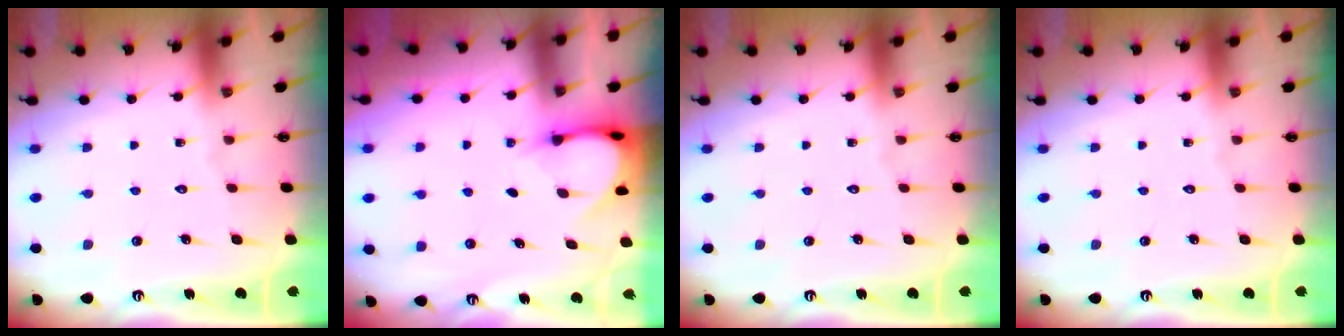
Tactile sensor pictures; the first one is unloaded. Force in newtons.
{"total": 3.8, "press": 3.8, "slide": 0.3}
{"total": 0.0}
{"total": 0.0}